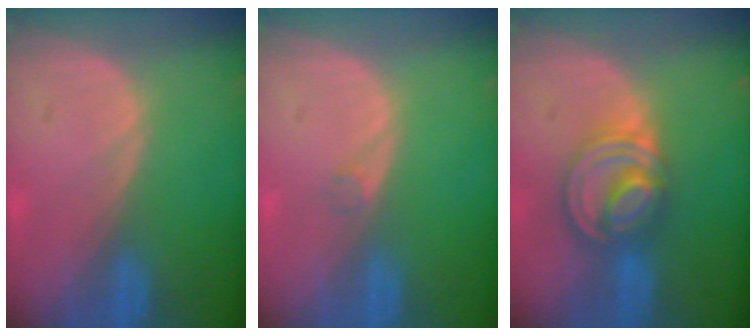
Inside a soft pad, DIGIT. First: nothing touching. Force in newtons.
{"total": 0.8, "press": 0.8, "slide": 0.1}
{"total": 8.1, "press": 6.9, "slide": 4.2}